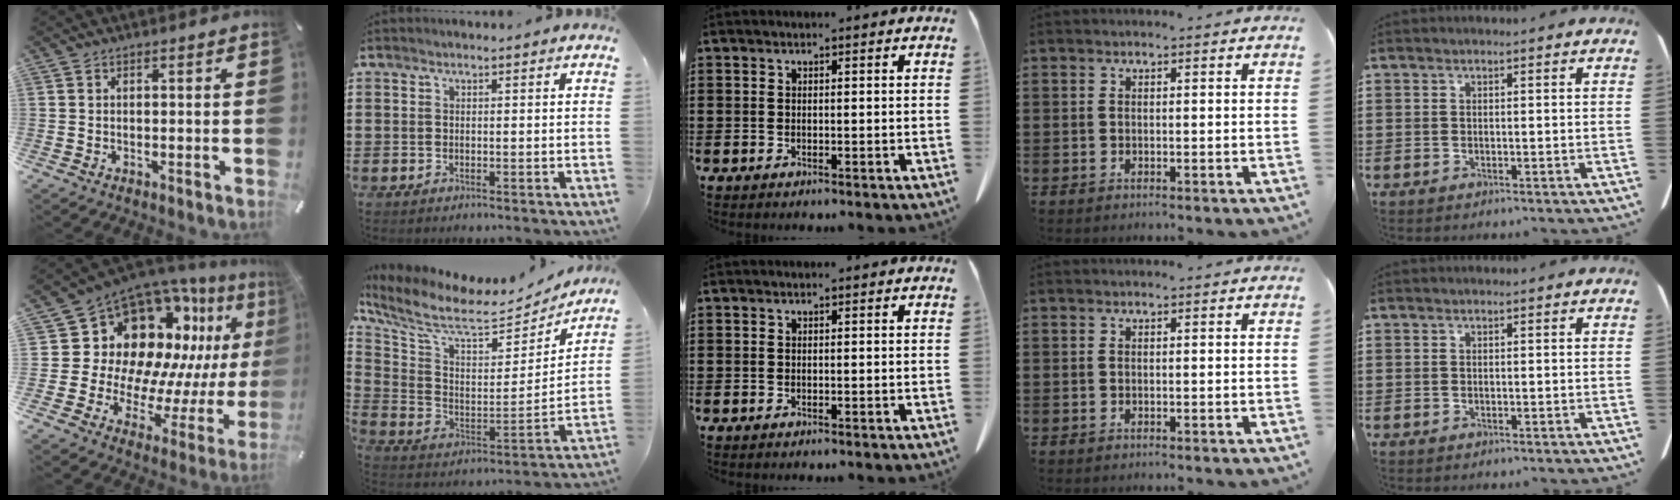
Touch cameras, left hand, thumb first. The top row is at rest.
{"thumb": {"total": 18.9, "force": [9.6, 13.2, 9.5], "torque": [-0.159, -0.113, 0.192]}, "index": {"total": 8.6, "force": [7.4, 1.7, 4.0], "torque": [-0.114, -0.061, 0.123]}}